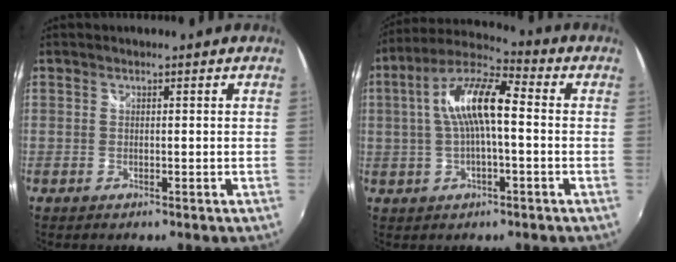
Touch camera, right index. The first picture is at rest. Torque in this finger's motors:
{"motor_torque": [1.02, -0.20, 0.77, 0.21]}